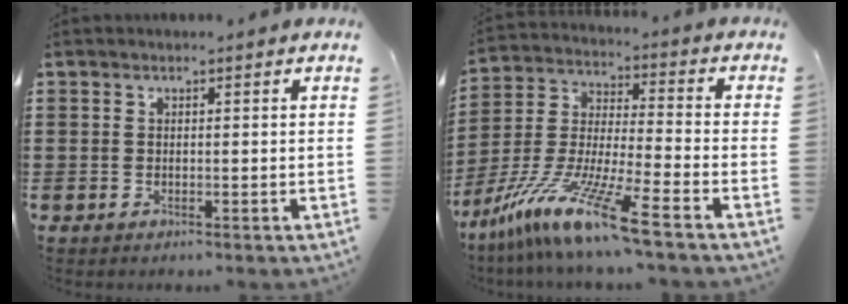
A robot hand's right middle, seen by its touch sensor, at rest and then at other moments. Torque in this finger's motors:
{"motor_torque": [2.14, 0.00, 1.05, 0.21]}